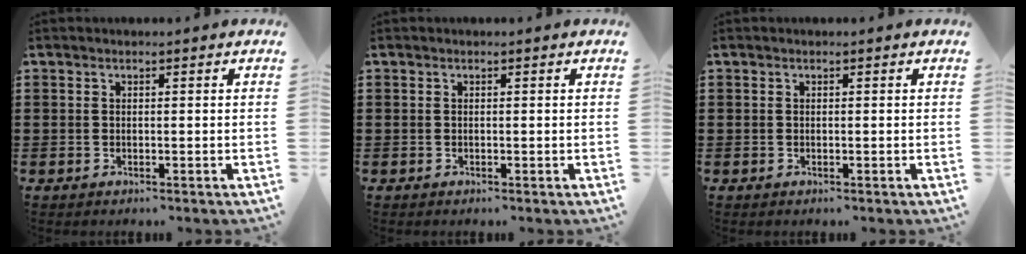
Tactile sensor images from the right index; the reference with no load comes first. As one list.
[{"total": 0.0}, {"total": 0.0}]